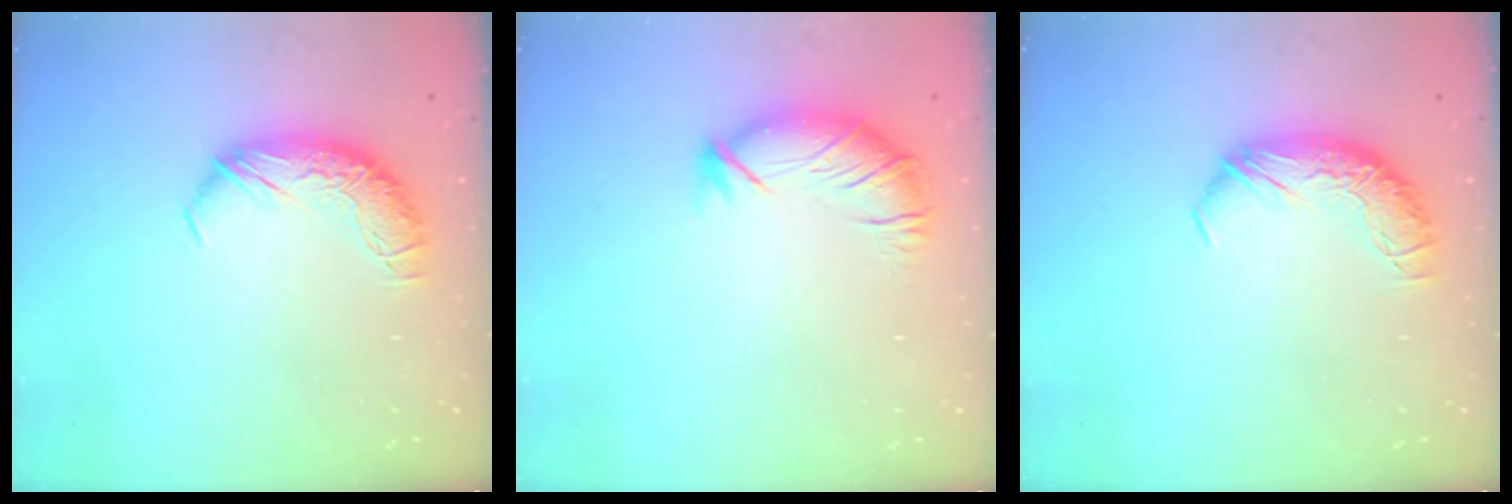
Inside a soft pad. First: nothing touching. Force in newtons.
{"total": 2.8, "press": 2.0, "slide": 1.9}
{"total": 0.0}